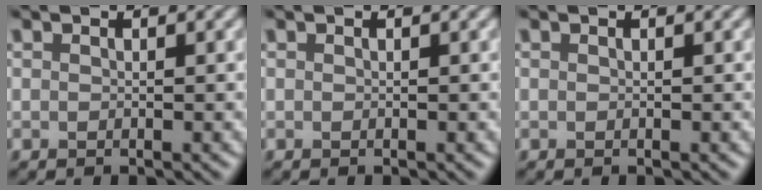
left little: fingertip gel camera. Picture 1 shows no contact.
{"total": 0.0}
{"total": 0.0}